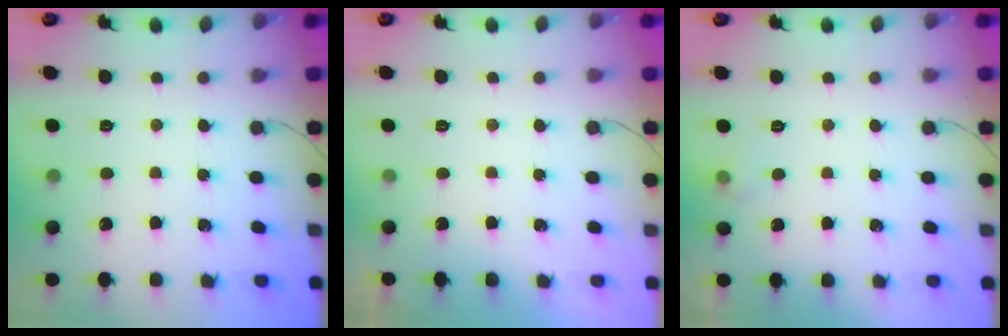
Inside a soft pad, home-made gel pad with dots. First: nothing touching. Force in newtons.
{"total": 0.0}
{"total": 6.4, "press": 3.3, "slide": 5.5}